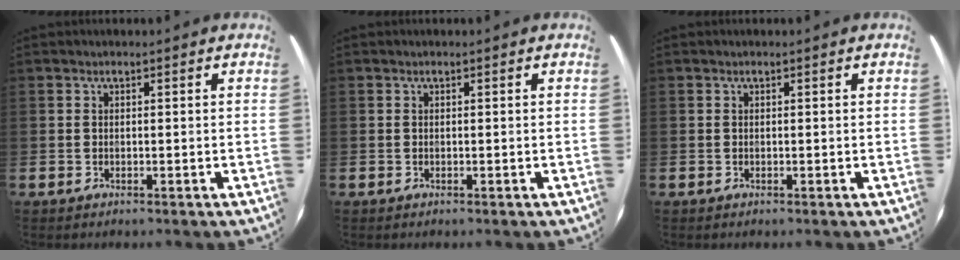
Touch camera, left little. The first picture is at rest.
{"total": 0.0}
{"total": 0.0}